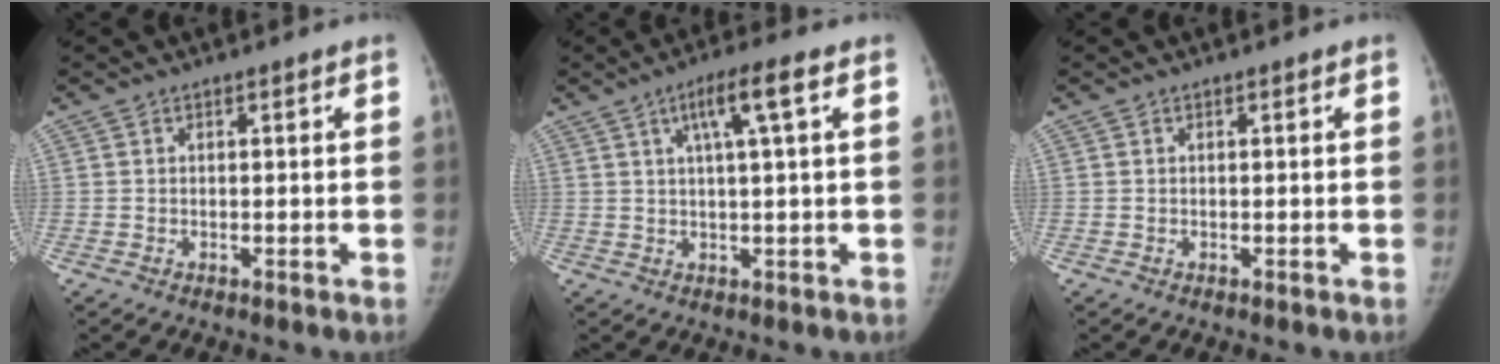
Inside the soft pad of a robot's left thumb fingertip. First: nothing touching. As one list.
[{"total": 6.3, "force": [2.3, 0.2, 5.9], "torque": [-0.111, 0.005, 0.043]}, {"total": 0.0}]